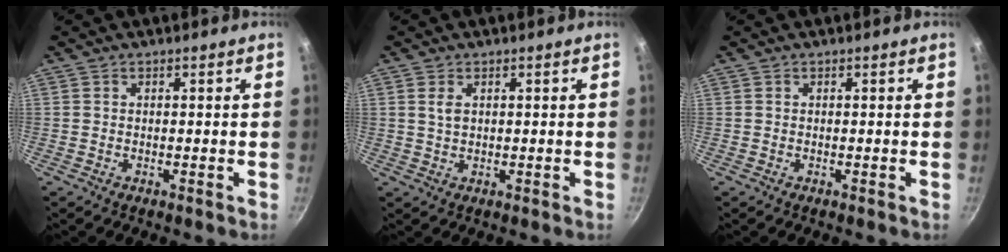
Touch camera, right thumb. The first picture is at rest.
{"total": 2.3, "force": [0.7, 1.4, 1.6], "torque": [-0.029, -0.003, 0.015]}
{"total": 0.0}